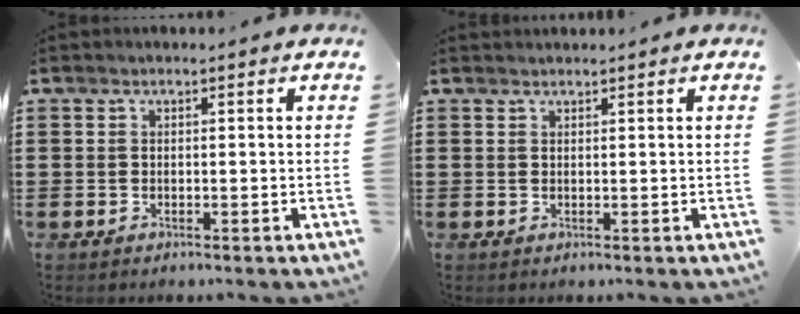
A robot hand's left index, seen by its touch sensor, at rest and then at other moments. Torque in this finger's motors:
{"motor_torque": [-0.07, 0.11, -0.12, -0.03]}